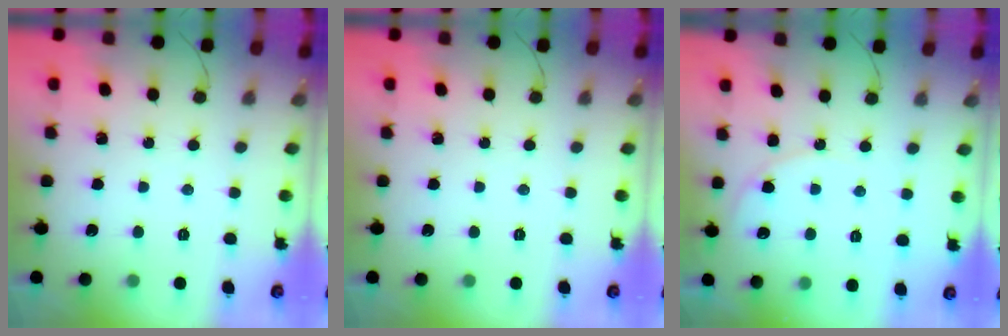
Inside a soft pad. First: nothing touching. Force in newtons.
{"total": 0.0}
{"total": 9.1, "press": 9.1, "slide": 0.3}